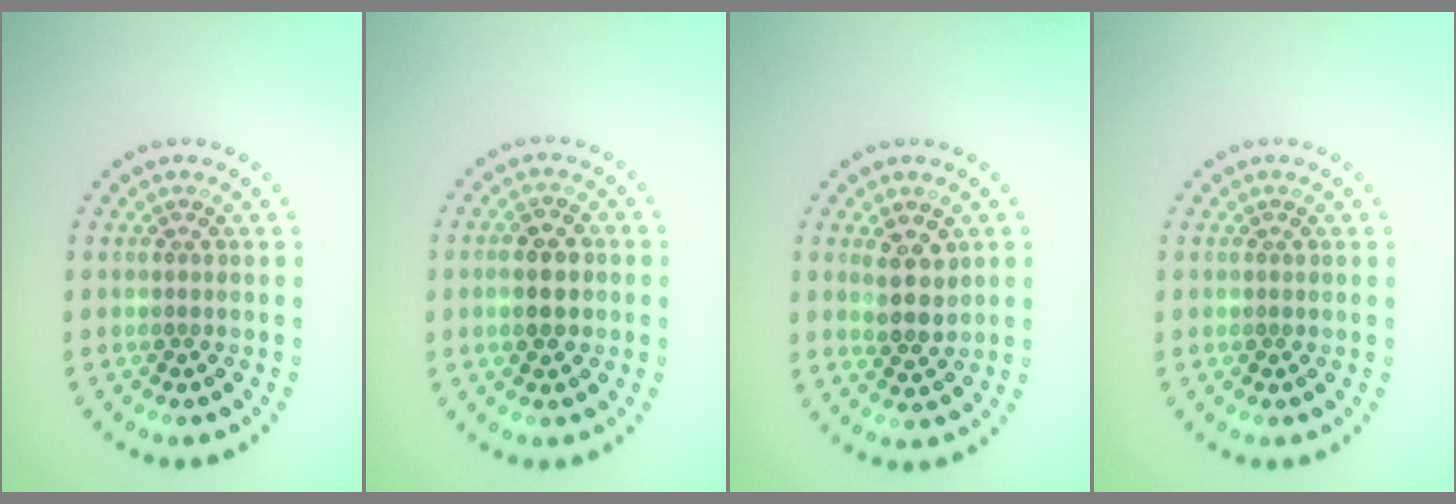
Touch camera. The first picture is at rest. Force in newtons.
{"total": 2.8, "press": 2.8, "slide": 0.2}
{"total": 2.8, "press": 2.6, "slide": 0.9}
{"total": 0.0}